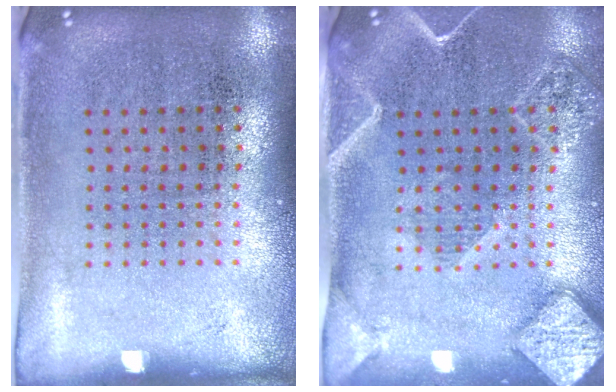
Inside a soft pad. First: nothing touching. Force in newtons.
{"total": 2.4, "press": 2.2, "slide": 0.9}